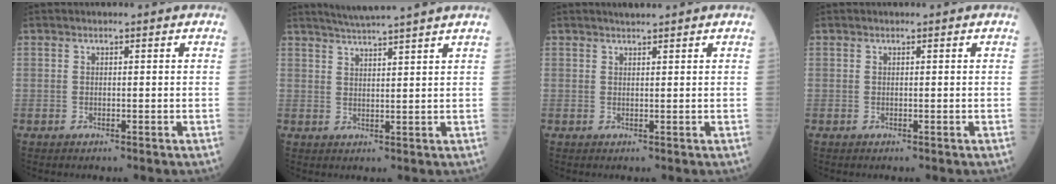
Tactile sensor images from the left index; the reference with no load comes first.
{"total": 8.2, "force": [7.3, -1.6, 3.5], "torque": [-0.056, 0.015, 0.104]}
{"total": 1.3, "force": [1.2, -0.2, 0.4], "torque": [-0.008, 0.004, 0.025]}
{"total": 0.0}